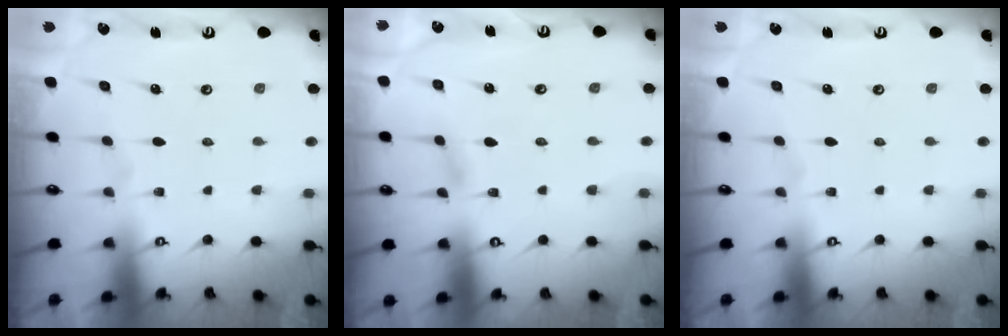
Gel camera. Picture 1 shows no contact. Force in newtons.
{"total": 2.6, "press": 2.6, "slide": 0.4}
{"total": 0.0}